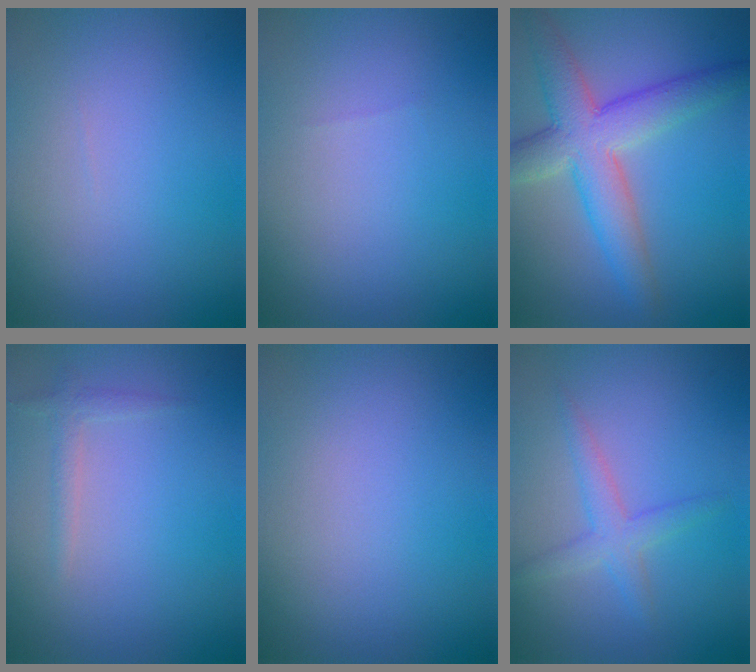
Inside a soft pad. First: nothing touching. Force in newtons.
{"total": 0.0}
{"total": 7.0, "press": 7.0, "slide": 0.2}
{"total": 1.2, "press": 1.2, "slide": 0.0}
{"total": 0.0}
{"total": 2.5, "press": 2.5, "slide": 0.0}